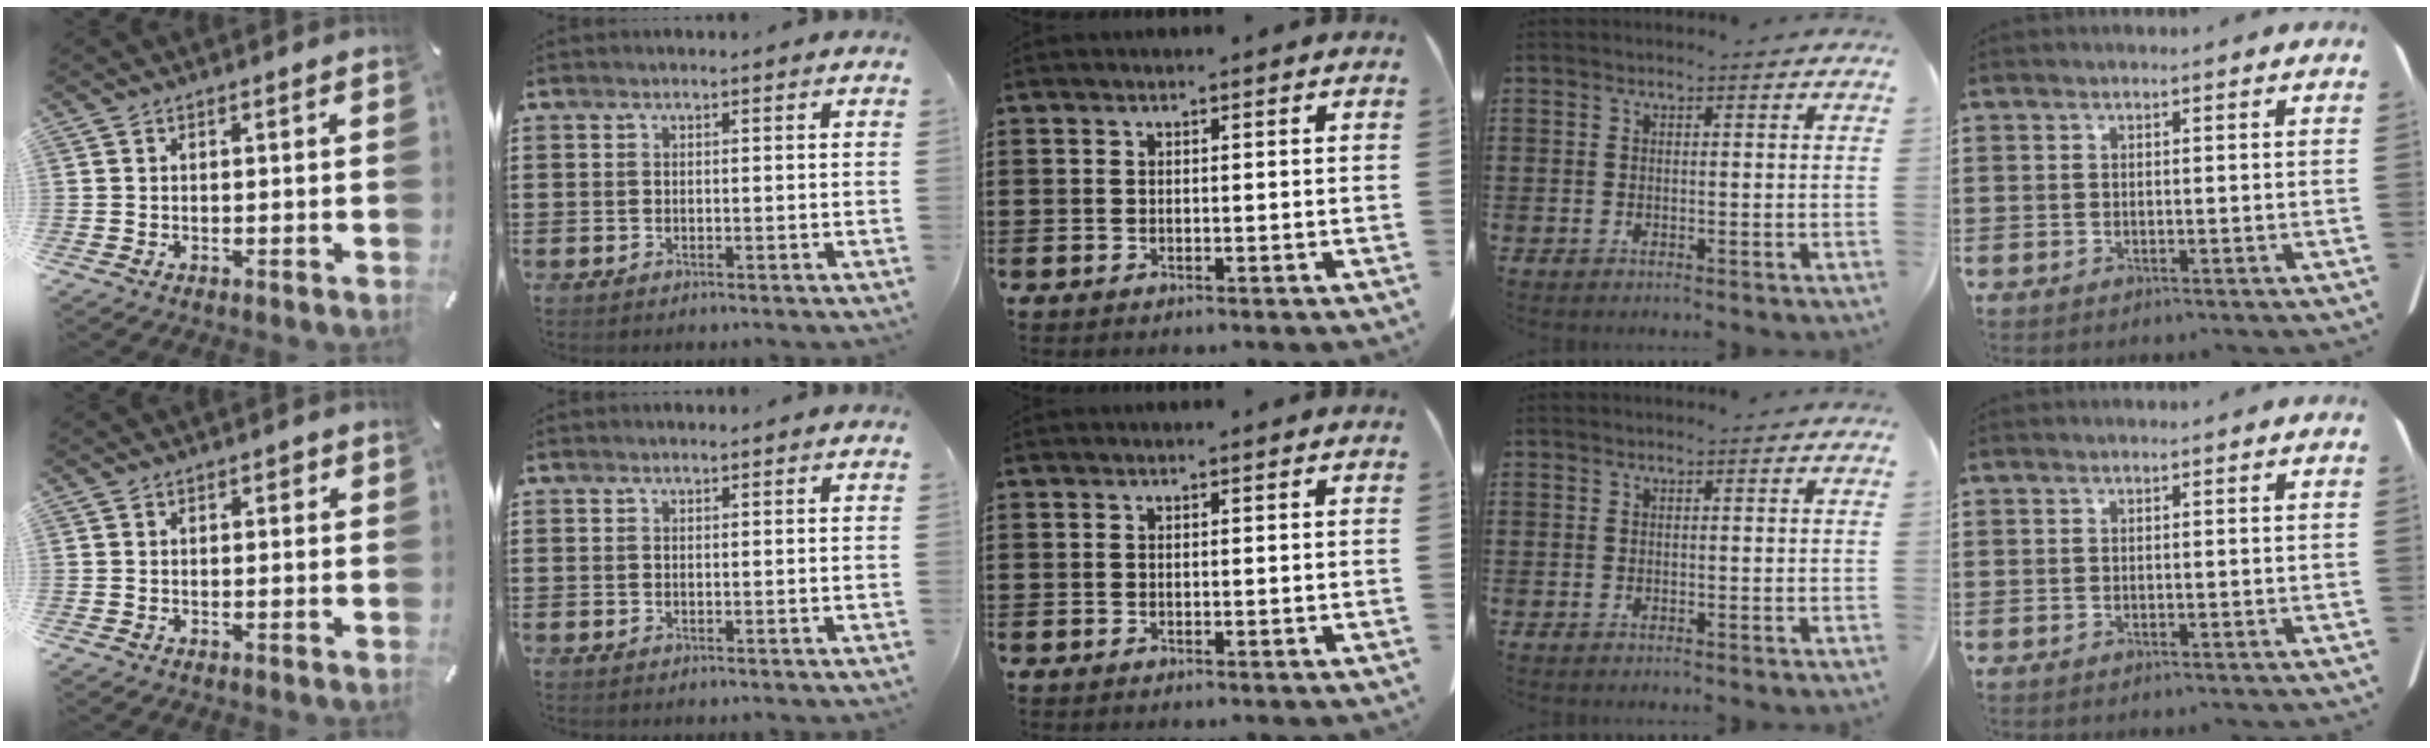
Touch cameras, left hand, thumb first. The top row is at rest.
{"thumb": {"total": 1.1, "force": [0.2, 0.7, 0.8], "torque": [-0.009, 0.003, -0.001]}}